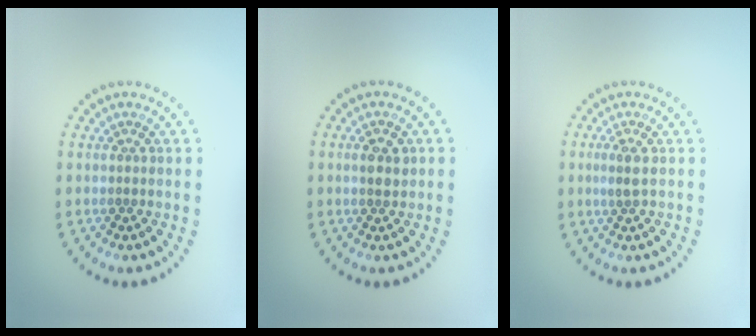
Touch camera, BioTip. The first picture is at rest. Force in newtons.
{"total": 1.7, "press": 1.7, "slide": 0.3}
{"total": 1.5, "press": 1.2, "slide": 0.9}